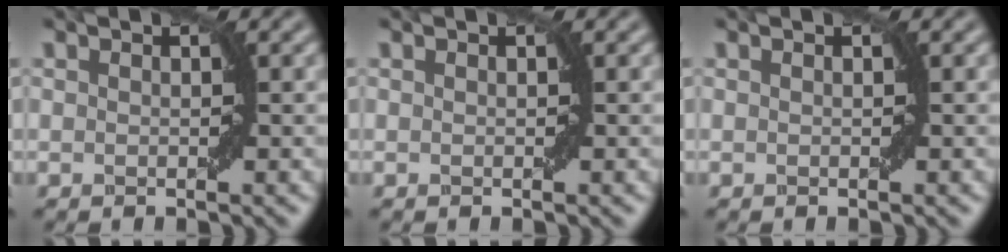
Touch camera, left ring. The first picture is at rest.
{"total": 0.0}
{"total": 0.0}